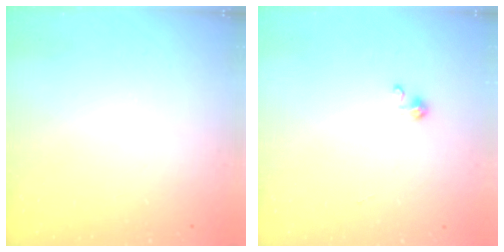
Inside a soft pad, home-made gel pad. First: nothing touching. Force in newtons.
{"total": 1.7, "press": 1.7, "slide": 0.1}